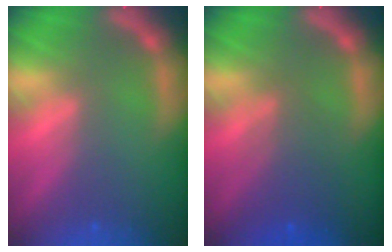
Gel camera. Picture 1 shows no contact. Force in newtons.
{"total": 4.0}